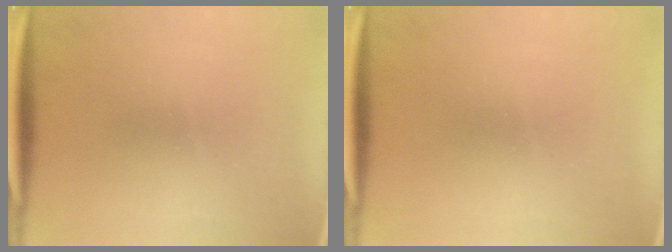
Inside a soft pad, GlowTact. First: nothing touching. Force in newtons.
{"total": 0.0}